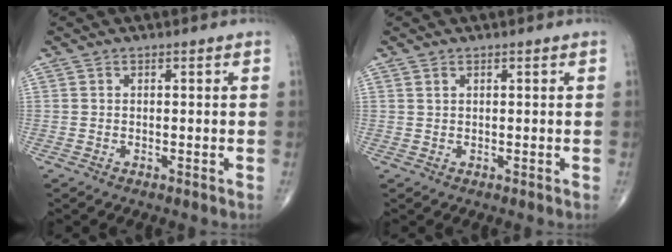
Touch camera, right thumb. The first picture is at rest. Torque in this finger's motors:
{"motor_torque": [-0.11, 0.05, -0.05, 0.04, 0.02]}